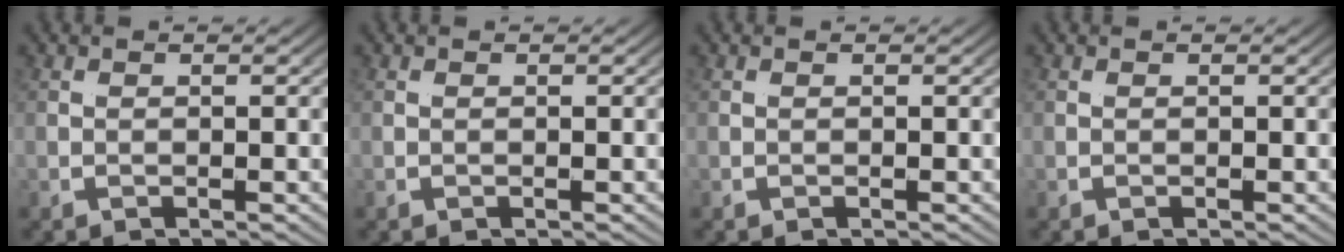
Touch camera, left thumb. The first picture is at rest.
{"total": 0.0}
{"total": 0.0}
{"total": 0.0}